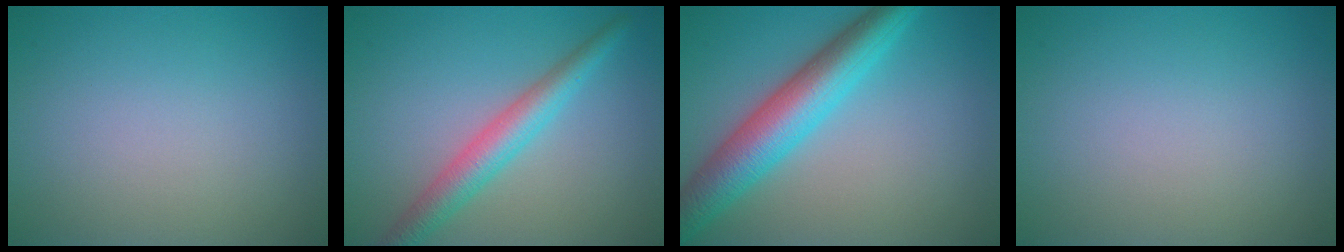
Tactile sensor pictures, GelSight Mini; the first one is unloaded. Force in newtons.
{"total": 4.0, "press": 4.0, "slide": 0.1}
{"total": 7.0, "press": 7.0, "slide": 0.1}
{"total": 0.0}